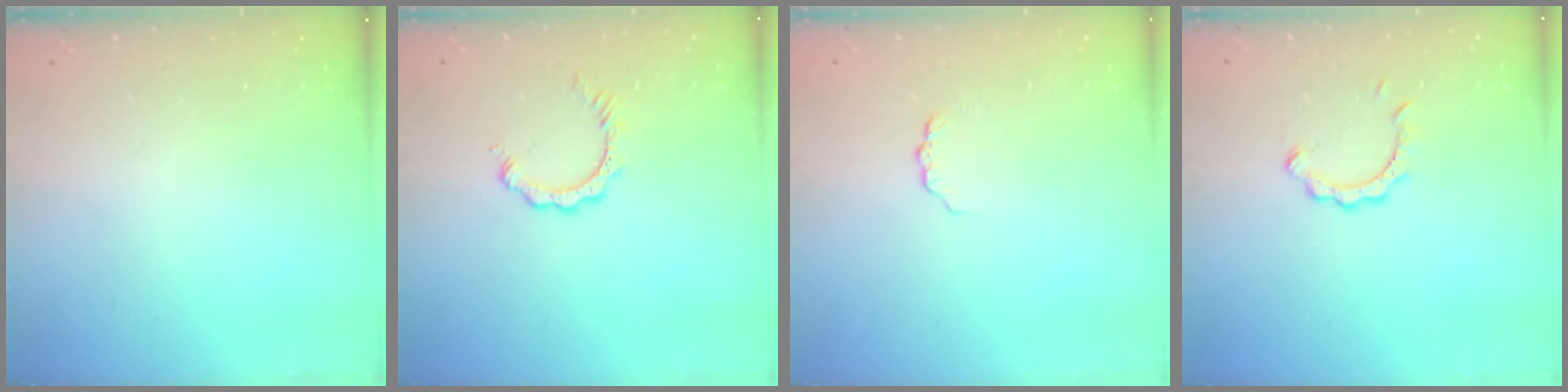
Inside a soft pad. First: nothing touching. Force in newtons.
{"total": 2.8, "press": 2.8, "slide": 0.5}
{"total": 3.3, "press": 3.3, "slide": 0.3}
{"total": 5.1, "press": 5.1, "slide": 0.6}